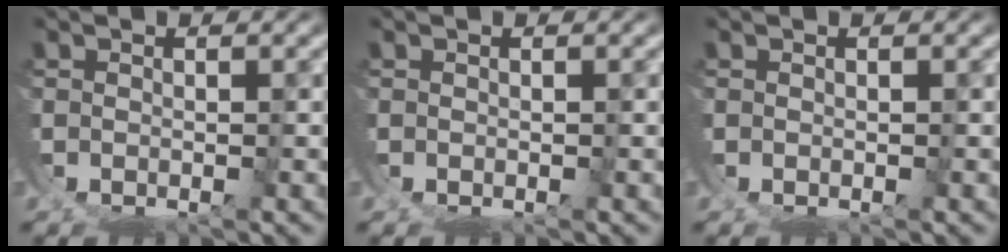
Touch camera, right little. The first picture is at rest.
{"total": 0.0}
{"total": 0.0}